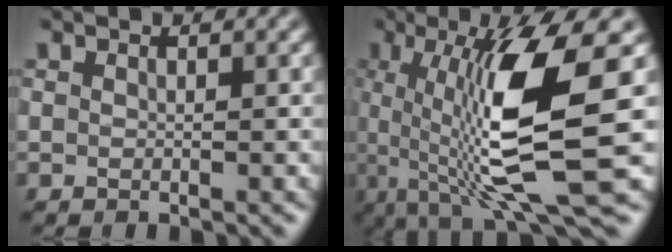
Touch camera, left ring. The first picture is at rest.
{"total": 12.0, "force": [-0.1, 2.8, 11.7], "torque": [-0.187, -0.006, -0.002]}